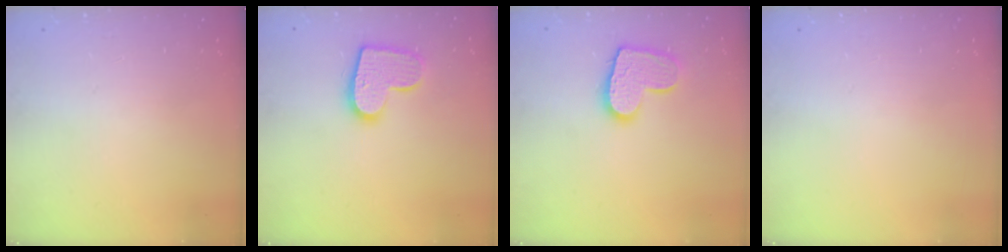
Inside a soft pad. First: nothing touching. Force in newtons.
{"total": 13.5, "press": 13.5, "slide": 0.8}
{"total": 11.6, "press": 11.6, "slide": 0.8}
{"total": 0.0}